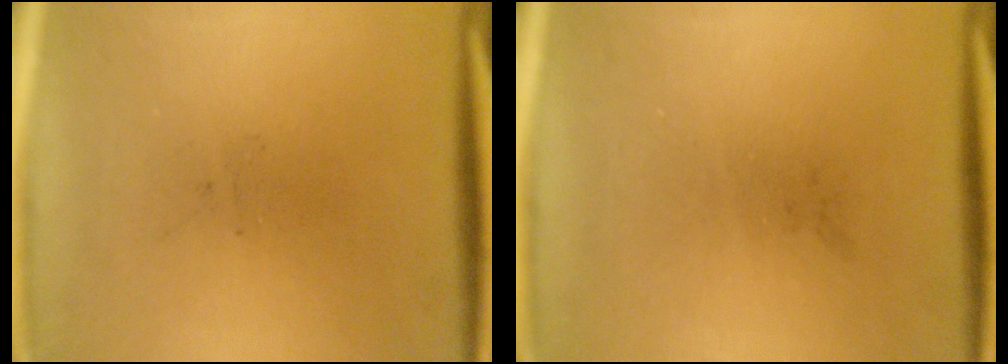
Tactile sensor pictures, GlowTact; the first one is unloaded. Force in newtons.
{"total": 0.0}